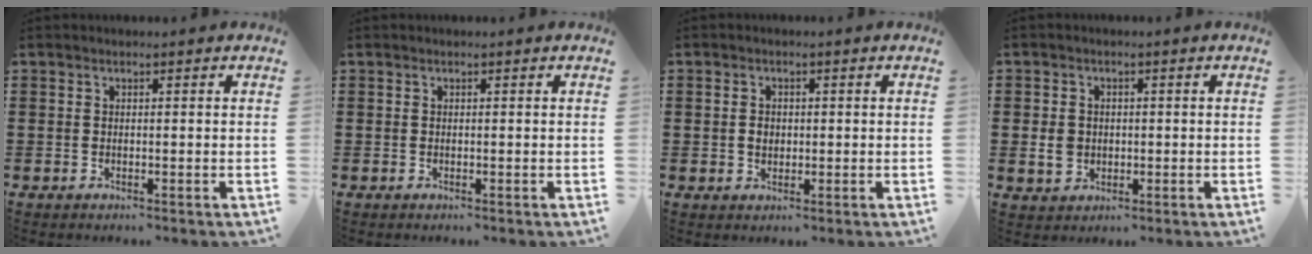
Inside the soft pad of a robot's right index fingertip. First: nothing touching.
{"total": 0.0}
{"total": 1.9, "force": [-0.1, 1.3, 1.3], "torque": [-0.029, 0.004, -0.003]}
{"total": 3.6, "force": [-0.3, 3.1, 1.8], "torque": [-0.040, 0.008, -0.007]}